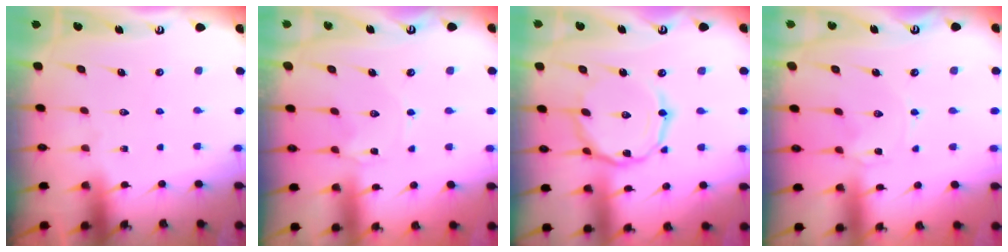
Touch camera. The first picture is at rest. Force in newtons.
{"total": 1.6, "press": 1.6, "slide": 0.3}
{"total": 9.3, "press": 9.3, "slide": 0.7}
{"total": 1.2, "press": 1.2, "slide": 0.3}